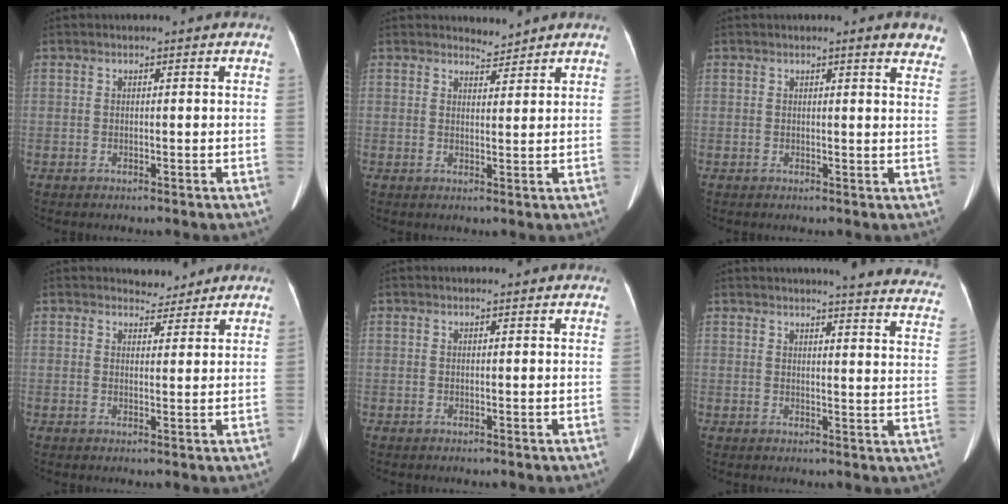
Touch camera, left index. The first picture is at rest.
{"total": 2.0, "force": [2.0, 0.1, -0.3], "torque": [-0.003, -0.004, 0.033]}
{"total": 5.1, "force": [4.2, 0.6, 2.8], "torque": [-0.018, -0.005, 0.032]}
{"total": 2.7, "force": [2.6, 0.9, -0.1], "torque": [0.003, -0.003, 0.037]}
{"total": 1.3, "force": [1.2, 0.2, 0.5], "torque": [-0.010, 0.014, 0.015]}
{"total": 19.4, "force": [18.2, 1.1, 6.6], "torque": [-0.068, -0.091, 0.183]}